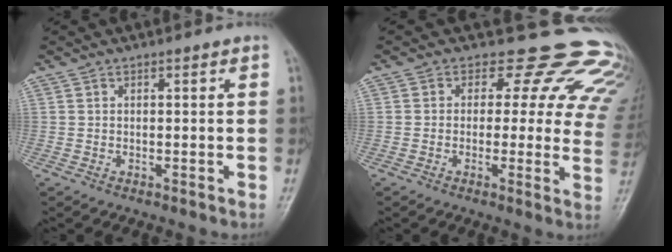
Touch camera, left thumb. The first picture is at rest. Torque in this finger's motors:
{"motor_torque": [0.37, 0.44, -0.06, -0.25, 0.00]}